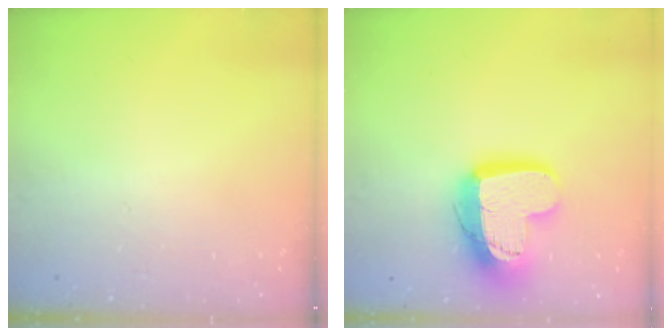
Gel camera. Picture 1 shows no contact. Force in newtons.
{"total": 17.0, "press": 17.0, "slide": 1.7}